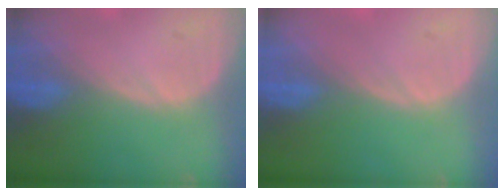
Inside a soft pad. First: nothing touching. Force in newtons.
{"total": 0.0}